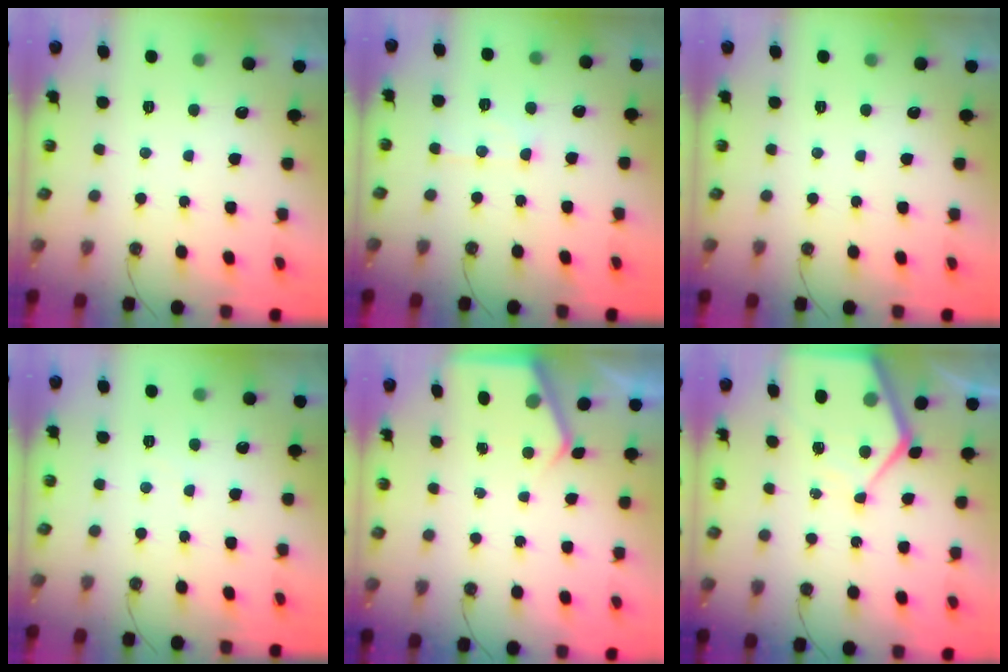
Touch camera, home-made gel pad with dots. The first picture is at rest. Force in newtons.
{"total": 7.1, "press": 7.1, "slide": 0.6}
{"total": 0.0}
{"total": 1.9, "press": 1.9, "slide": 0.3}
{"total": 3.5, "press": 3.4, "slide": 0.5}
{"total": 10.4, "press": 10.3, "slide": 1.1}